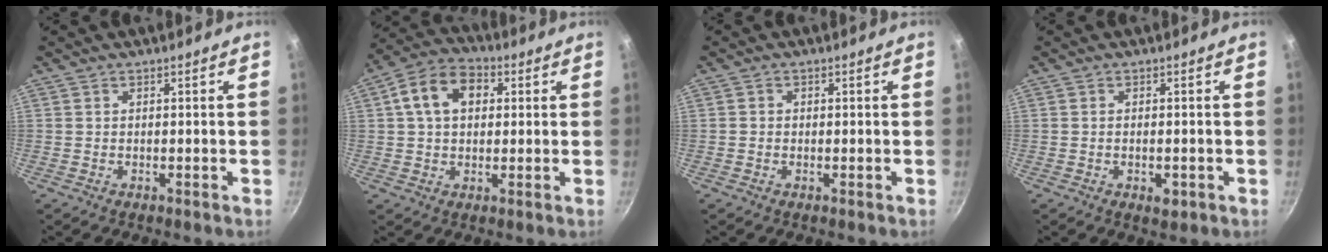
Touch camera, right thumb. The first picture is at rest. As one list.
[{"total": 10.8, "force": [2.6, 7.7, 7.2], "torque": [-0.102, 0.020, 0.027]}, {"total": 0.8, "force": [-0.2, 0.8, 0.3], "torque": [-0.003, 0.002, -0.006]}, {"total": 2.7, "force": [-1.0, 1.4, 2.1], "torque": [-0.034, -0.002, -0.015]}]